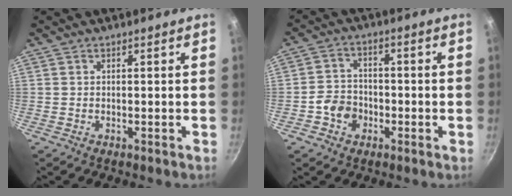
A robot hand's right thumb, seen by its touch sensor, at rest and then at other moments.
{"total": 5.7, "force": [-2.1, 4.7, 2.3], "torque": [-0.020, 0.024, -0.045]}